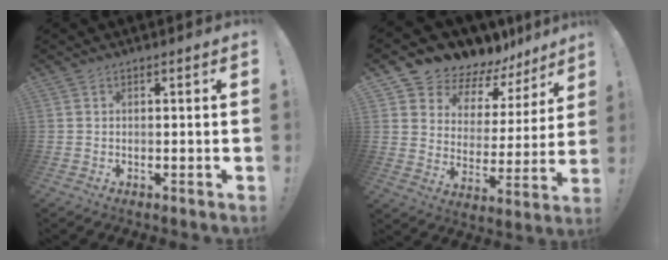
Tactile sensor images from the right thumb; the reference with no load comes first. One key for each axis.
{"total": 7.8, "fx": 6.5, "fy": 4.2, "fz": 1.3, "tx": -0.032, "ty": -0.071, "tz": 0.117}